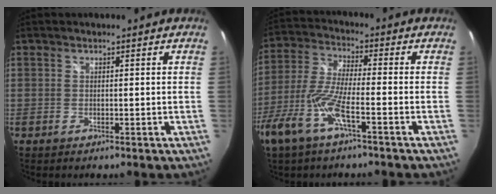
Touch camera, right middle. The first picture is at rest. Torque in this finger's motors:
{"motor_torque": [1.45, -0.69, 0.55, 0.21]}